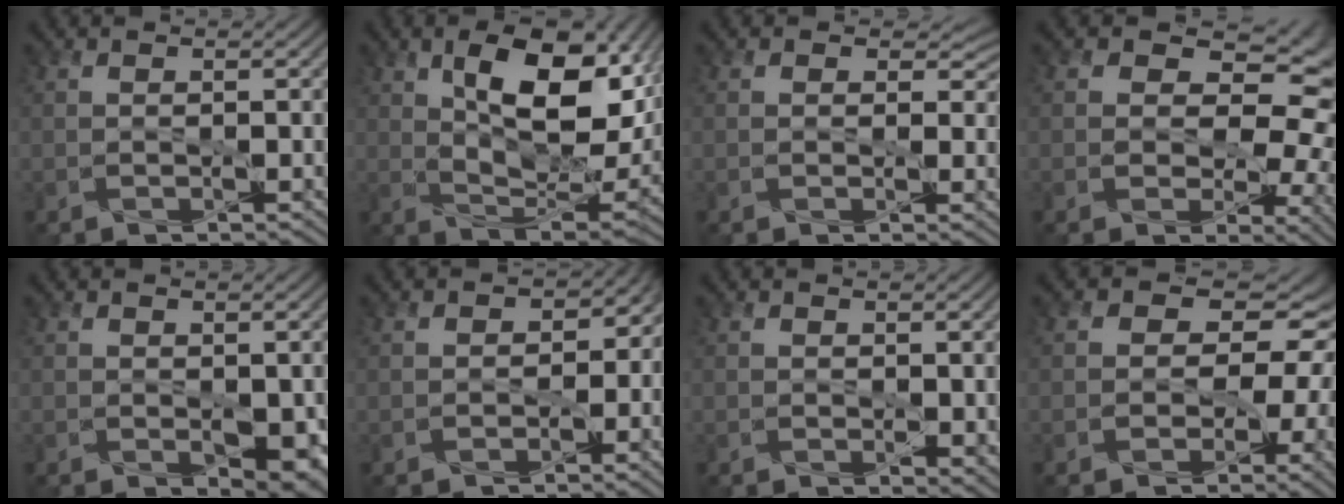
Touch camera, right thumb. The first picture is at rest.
{"total": 14.4, "force": [5.1, 7.2, 11.3], "torque": [-0.185, -0.011, 0.094]}
{"total": 2.5, "force": [1.0, 2.1, 1.1], "torque": [-0.020, -0.009, 0.005]}
{"total": 12.7, "force": [1.7, 8.6, 9.2], "torque": [-0.112, -0.006, 0.030]}
{"total": 2.6, "force": [-0.3, 1.6, 2.1], "torque": [-0.031, -0.014, 0.004]}
{"total": 2.9, "force": [-0.8, 2.5, 1.1], "torque": [0.001, -0.005, -0.013]}
{"total": 1.0, "force": [0.3, 0.6, 0.8], "torque": [-0.010, -0.007, 0.011]}
{"total": 10.3, "force": [-0.4, 8.3, 6.2], "torque": [-0.072, 0.014, -0.029]}